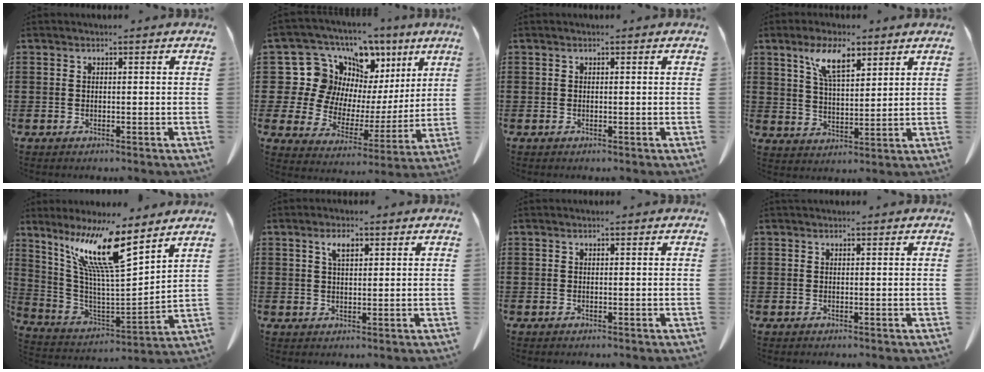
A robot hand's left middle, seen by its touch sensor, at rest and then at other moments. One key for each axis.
{"total": 10.1, "fx": 4.9, "fy": 8.4, "fz": 2.6, "tx": -0.116, "ty": -0.039, "tz": 0.093}
{"total": 0.0}
{"total": 7.9, "fx": 5.1, "fy": 2.8, "fz": 5.4, "tx": -0.111, "ty": -0.002, "tz": 0.090}
{"total": 13.3, "fx": 9.3, "fy": 1.4, "fz": 9.3, "tx": -0.208, "ty": -0.041, "tz": 0.157}
{"total": 3.1, "fx": 1.7, "fy": 1.1, "fz": 2.4, "tx": -0.045, "ty": 0.001, "tz": 0.027}
{"total": 0.0}
{"total": 0.0}